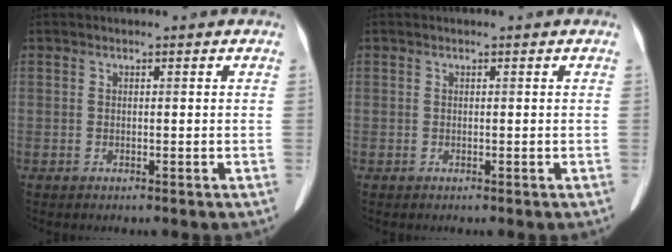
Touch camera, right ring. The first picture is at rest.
{"total": 0.0}